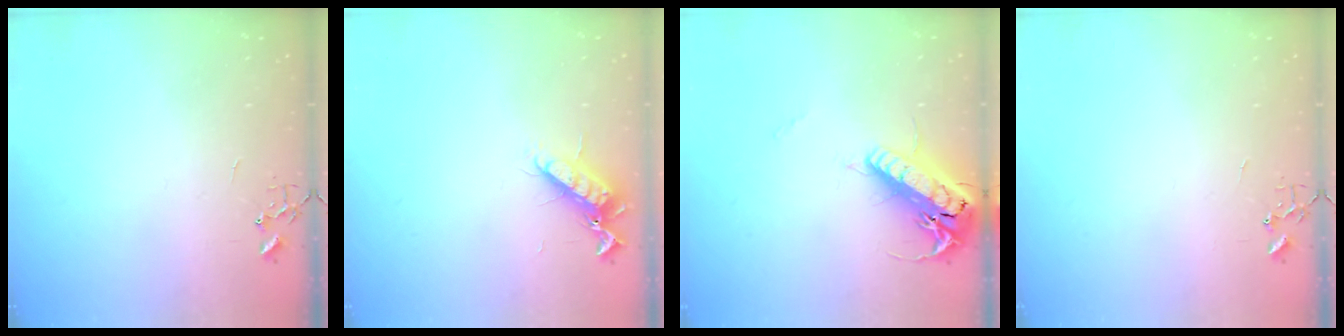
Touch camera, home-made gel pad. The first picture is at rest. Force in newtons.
{"total": 11.1, "press": 11.1, "slide": 1.3}
{"total": 19.2, "press": 18.9, "slide": 3.3}
{"total": 0.0}